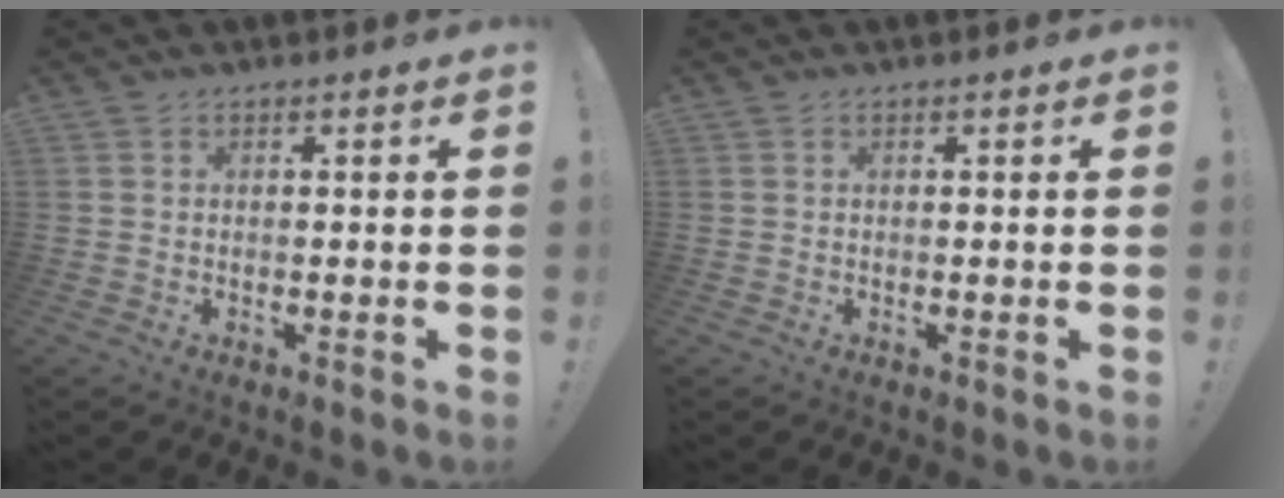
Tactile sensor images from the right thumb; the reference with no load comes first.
{"total": 0.0}